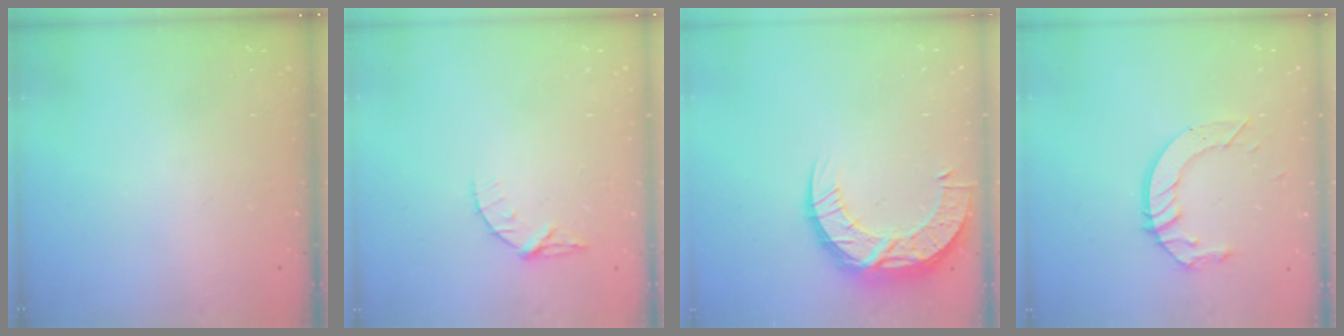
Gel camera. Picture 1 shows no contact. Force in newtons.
{"total": 4.7, "press": 4.7, "slide": 0.5}
{"total": 12.8, "press": 12.8, "slide": 0.9}
{"total": 8.9, "press": 8.9, "slide": 0.7}